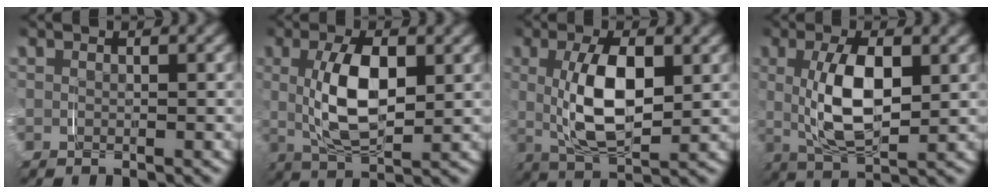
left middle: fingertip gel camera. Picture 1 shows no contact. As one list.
[{"total": 3.0, "force": [1.1, 0.1, 2.8], "torque": [-0.037, 0.005, 0.019]}, {"total": 3.5, "force": [1.1, 0.5, 3.3], "torque": [-0.046, 0.004, 0.020]}, {"total": 3.3, "force": [1.1, 0.2, 3.1], "torque": [-0.043, 0.003, 0.021]}]